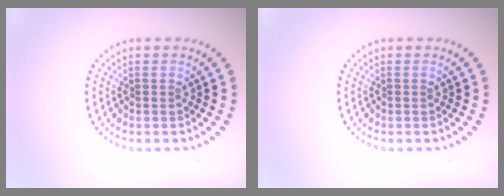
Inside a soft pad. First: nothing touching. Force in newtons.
{"total": 0.0}